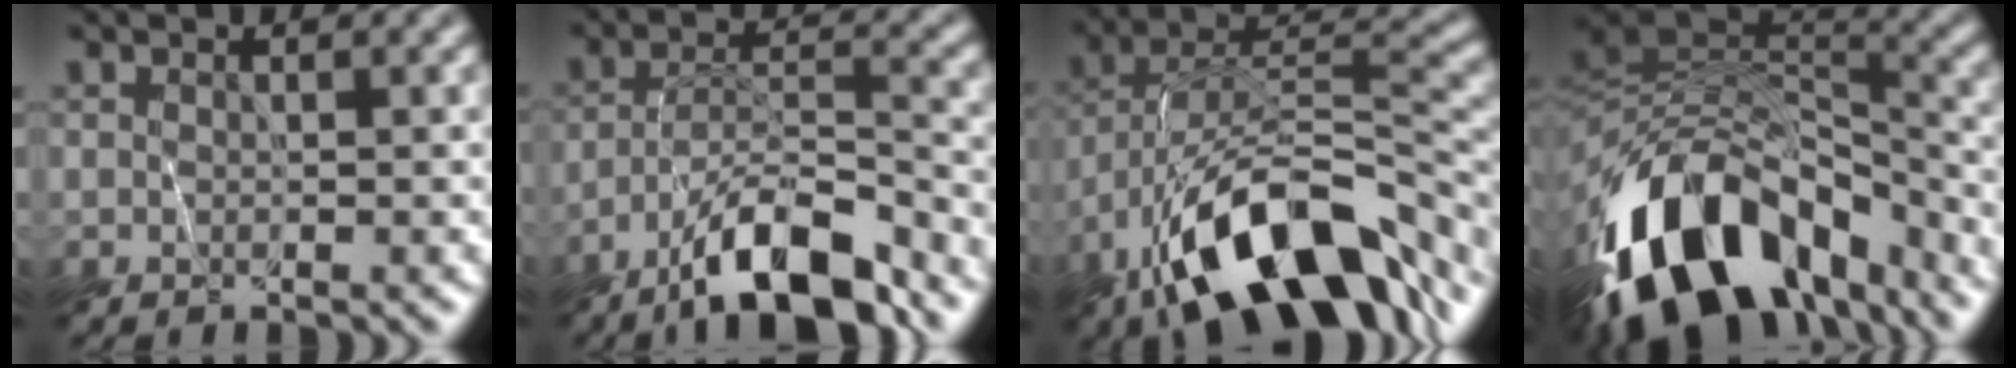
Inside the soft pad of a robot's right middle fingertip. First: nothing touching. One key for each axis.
{"total": 8.7, "fx": -6.9, "fy": 1.5, "fz": 5.2, "tx": -0.081, "ty": 0.006, "tz": -0.127}
{"total": 13.2, "fx": -8.3, "fy": 4.7, "fz": 9.2, "tx": -0.154, "ty": 0.007, "tz": -0.152}
{"total": 14.7, "fx": -9.0, "fy": 7.8, "fz": 8.5, "tx": -0.180, "ty": 0.014, "tz": -0.145}